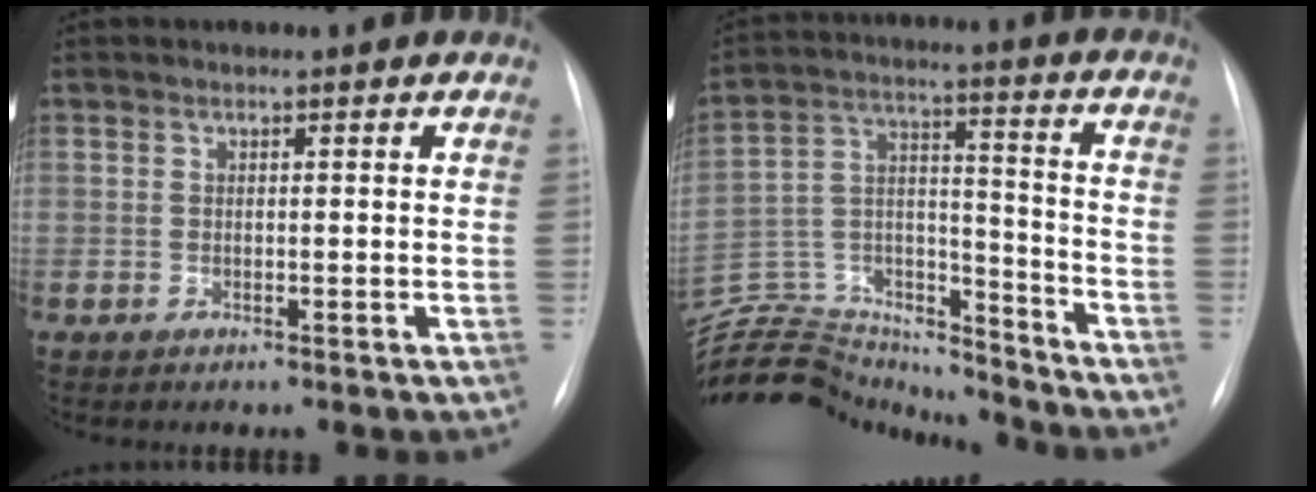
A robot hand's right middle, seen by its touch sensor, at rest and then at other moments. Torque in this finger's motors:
{"motor_torque": [-0.40, -0.69, -0.04, -0.01]}